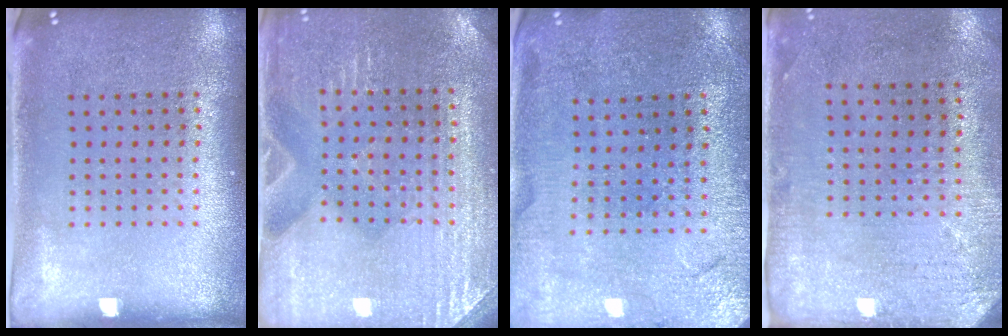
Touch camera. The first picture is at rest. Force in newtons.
{"total": 3.1, "press": 3.1, "slide": 0.3}
{"total": 0.7, "press": 0.7, "slide": 0.1}
{"total": 2.9, "press": 2.4, "slide": 1.7}